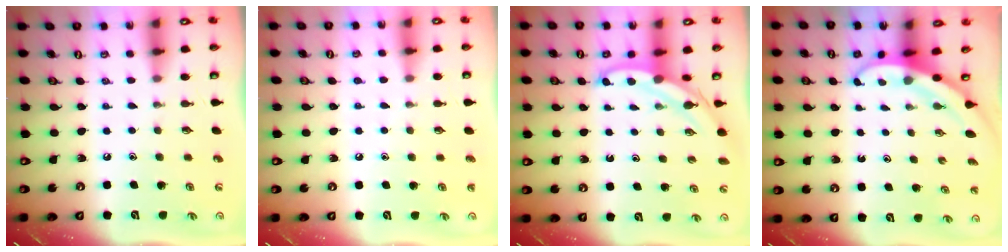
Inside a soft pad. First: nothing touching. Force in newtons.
{"total": 2.4, "press": 2.4, "slide": 0.2}
{"total": 5.5, "press": 5.5, "slide": 0.5}
{"total": 3.5, "press": 3.5, "slide": 0.1}